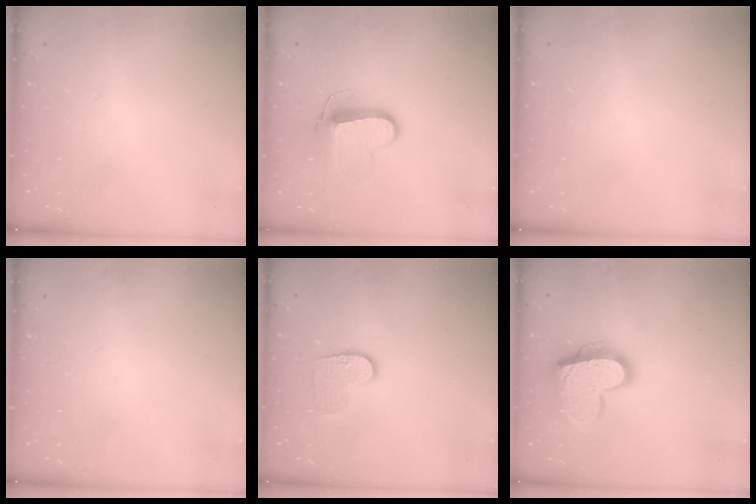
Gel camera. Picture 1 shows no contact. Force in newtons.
{"total": 10.3, "press": 10.3, "slide": 0.4}
{"total": 0.6, "press": 0.5, "slide": 0.2}
{"total": 0.0}
{"total": 8.0, "press": 8.0, "slide": 0.3}
{"total": 17.0, "press": 16.9, "slide": 1.4}